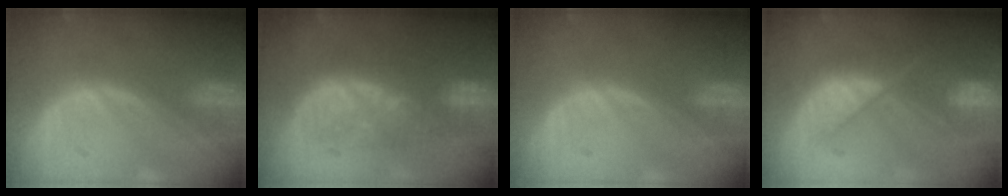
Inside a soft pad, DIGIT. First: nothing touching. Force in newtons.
{"total": 8.5, "press": 8.2, "slide": 2.3}
{"total": 0.0}
{"total": 9.2, "press": 7.9, "slide": 4.7}